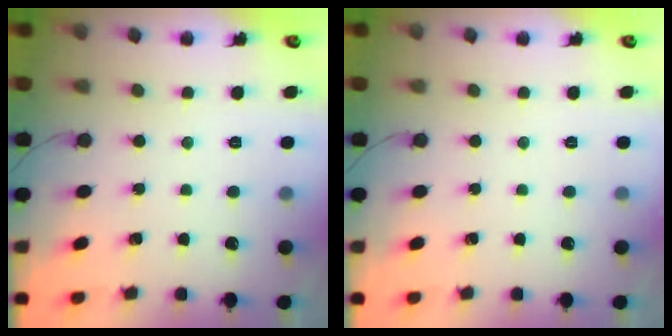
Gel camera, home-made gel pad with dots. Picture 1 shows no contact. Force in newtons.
{"total": 0.0}